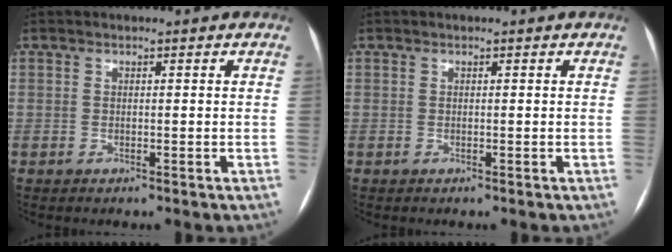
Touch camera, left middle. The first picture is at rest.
{"total": 0.0}